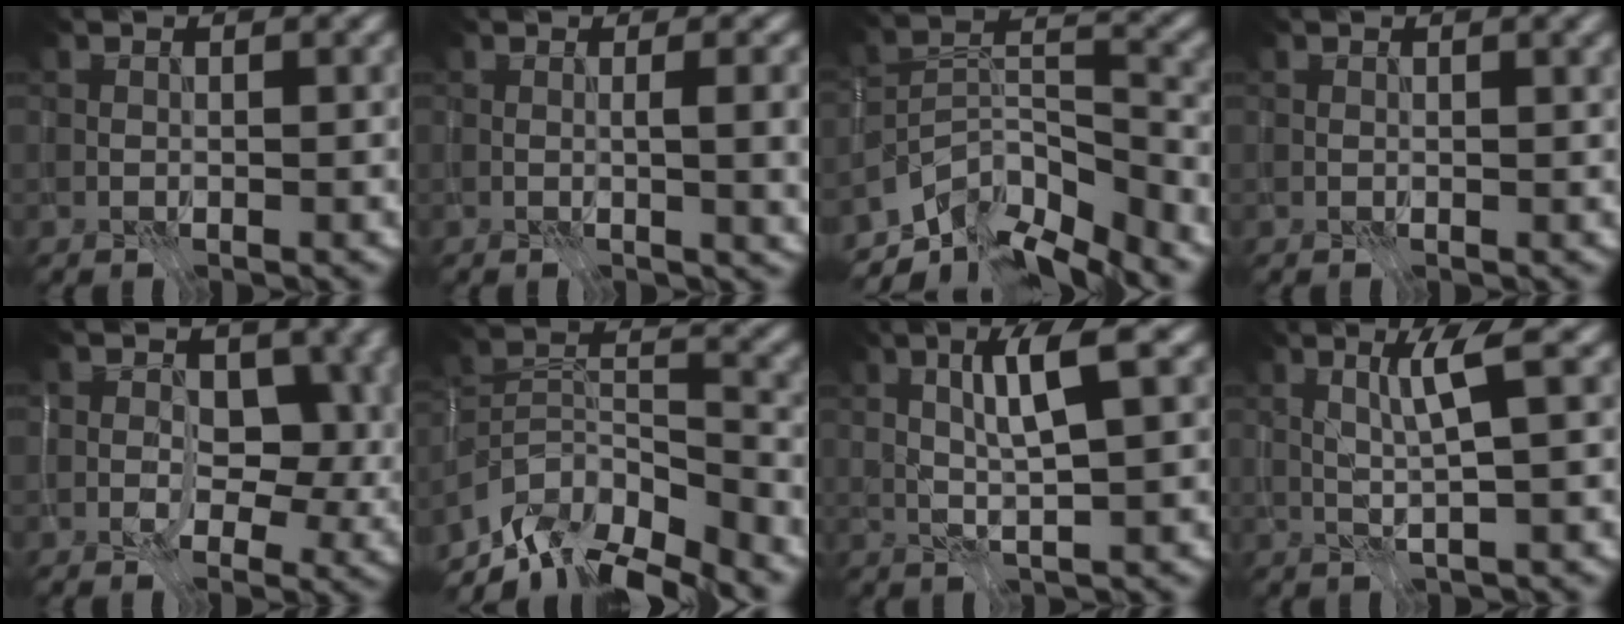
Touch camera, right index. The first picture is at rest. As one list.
[{"total": 4.3, "force": [-0.1, 1.2, 4.2], "torque": [-0.054, 0.003, -0.001]}, {"total": 9.4, "force": [-7.6, 3.4, 4.4], "torque": [-0.069, 0.004, -0.138]}, {"total": 1.3, "force": [0.7, 0.2, 1.1], "torque": [-0.016, 0.004, 0.009]}, {"total": 6.6, "force": [0.6, 4.7, 4.6], "torque": [-0.053, -0.008, 0.006]}, {"total": 10.6, "force": [-8.7, 3.5, 5.1], "torque": [-0.094, 0.007, -0.153]}, {"total": 4.4, "force": [1.3, 0.5, 4.2], "torque": [-0.082, 0.008, 0.026]}, {"total": 3.0, "force": [0.8, -0.1, 2.9], "torque": [-0.057, 0.003, 0.018]}]